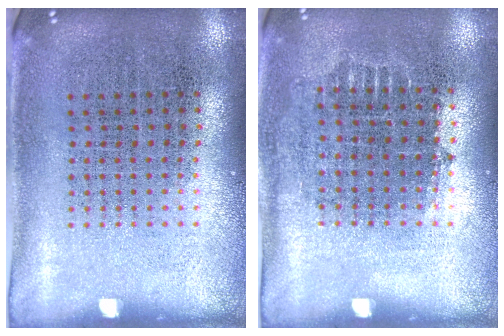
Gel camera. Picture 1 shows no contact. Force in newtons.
{"total": 0.7, "press": 0.7, "slide": 0.3}